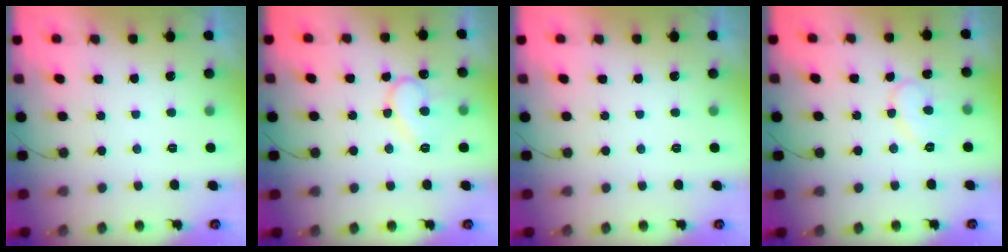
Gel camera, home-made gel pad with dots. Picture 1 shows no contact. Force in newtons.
{"total": 10.7, "press": 10.6, "slide": 1.0}
{"total": 0.0}
{"total": 8.8, "press": 8.7, "slide": 0.4}